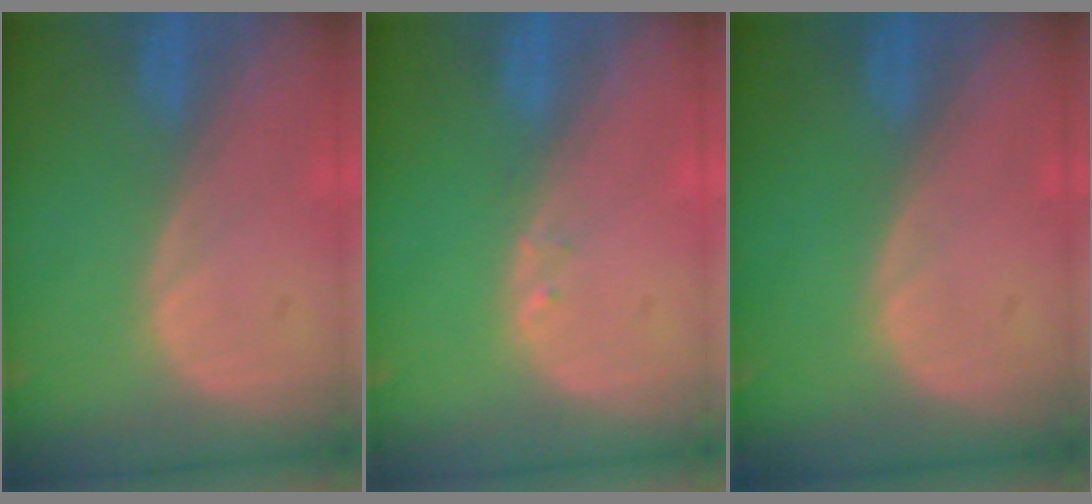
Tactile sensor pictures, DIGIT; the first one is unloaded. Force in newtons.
{"total": 0.6, "press": 0.6, "slide": 0.1}
{"total": 0.0}